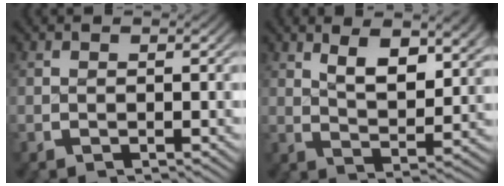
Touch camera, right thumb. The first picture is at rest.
{"total": 4.8, "force": [2.5, 1.9, 3.7], "torque": [-0.056, -0.007, 0.048]}